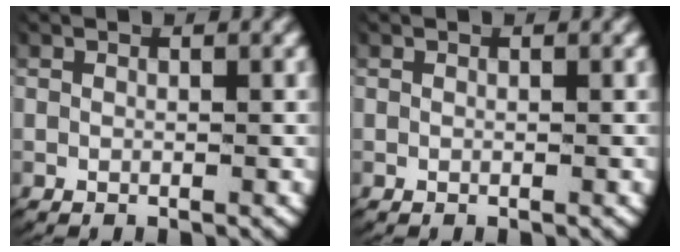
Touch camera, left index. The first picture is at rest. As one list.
[{"total": 0.0}]